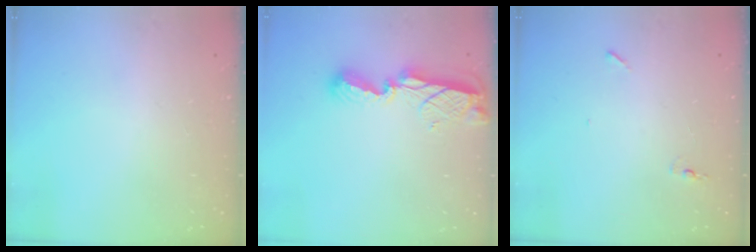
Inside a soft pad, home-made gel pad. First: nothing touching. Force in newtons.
{"total": 8.5, "press": 8.4, "slide": 1.2}
{"total": 4.7, "press": 4.5, "slide": 1.4}